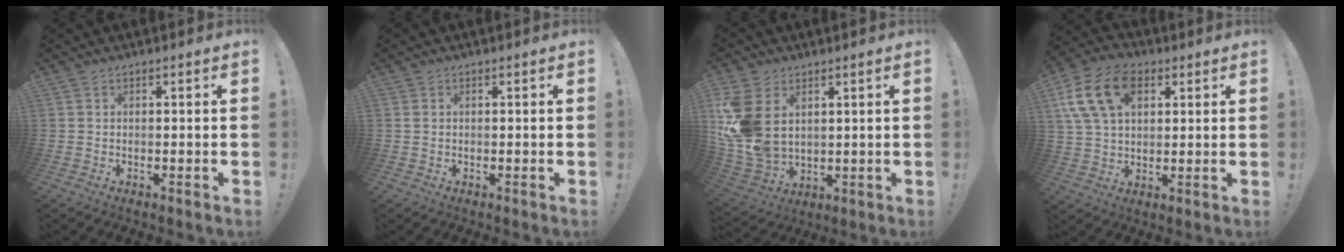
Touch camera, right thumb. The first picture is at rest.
{"total": 0.6, "force": [0.3, 0.4, 0.3], "torque": [-0.008, 0.002, 0.005]}
{"total": 15.7, "force": [4.0, 11.4, 10.1], "torque": [-0.198, -0.018, 0.080]}
{"total": 16.2, "force": [6.4, 10.8, 10.3], "torque": [-0.184, -0.015, 0.122]}